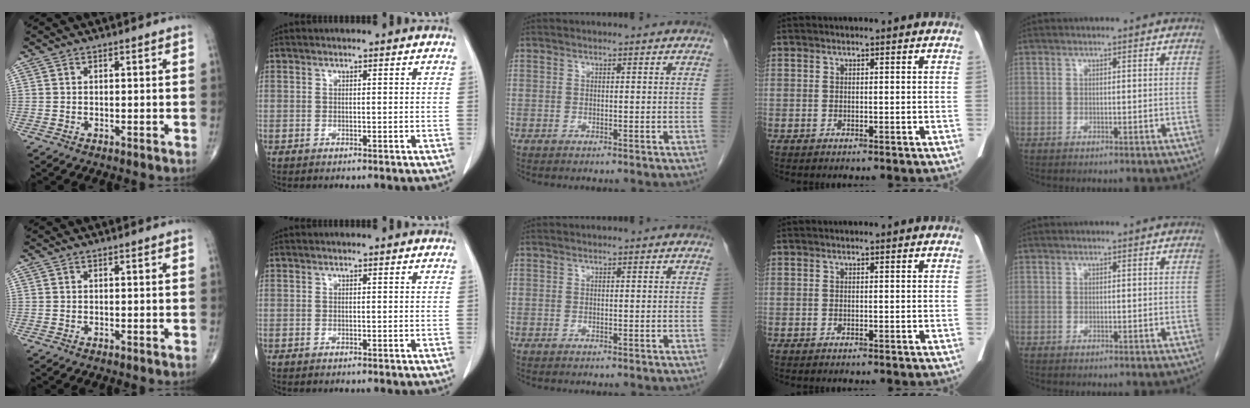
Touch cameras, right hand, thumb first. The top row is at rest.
{}